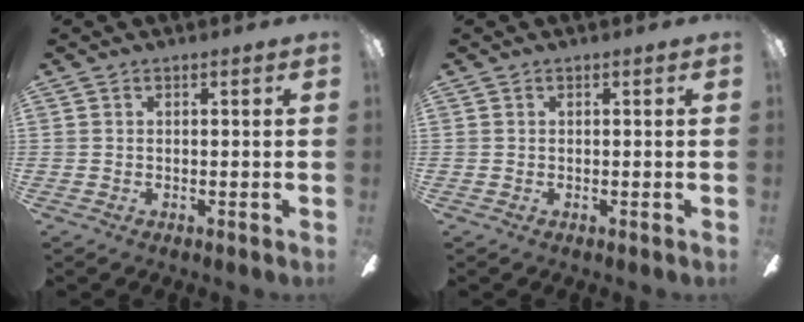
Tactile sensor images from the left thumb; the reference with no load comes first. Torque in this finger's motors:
{"motor_torque": [0.00, 0.00, 0.00, 0.00, 0.00]}